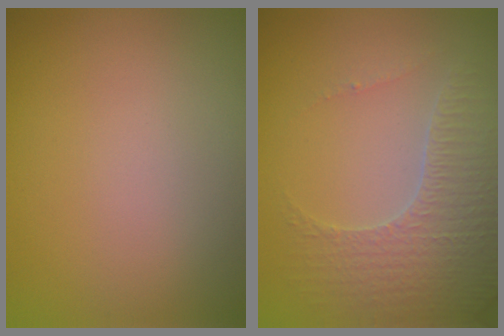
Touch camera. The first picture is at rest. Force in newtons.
{"total": 3.8, "press": 3.7, "slide": 0.9}